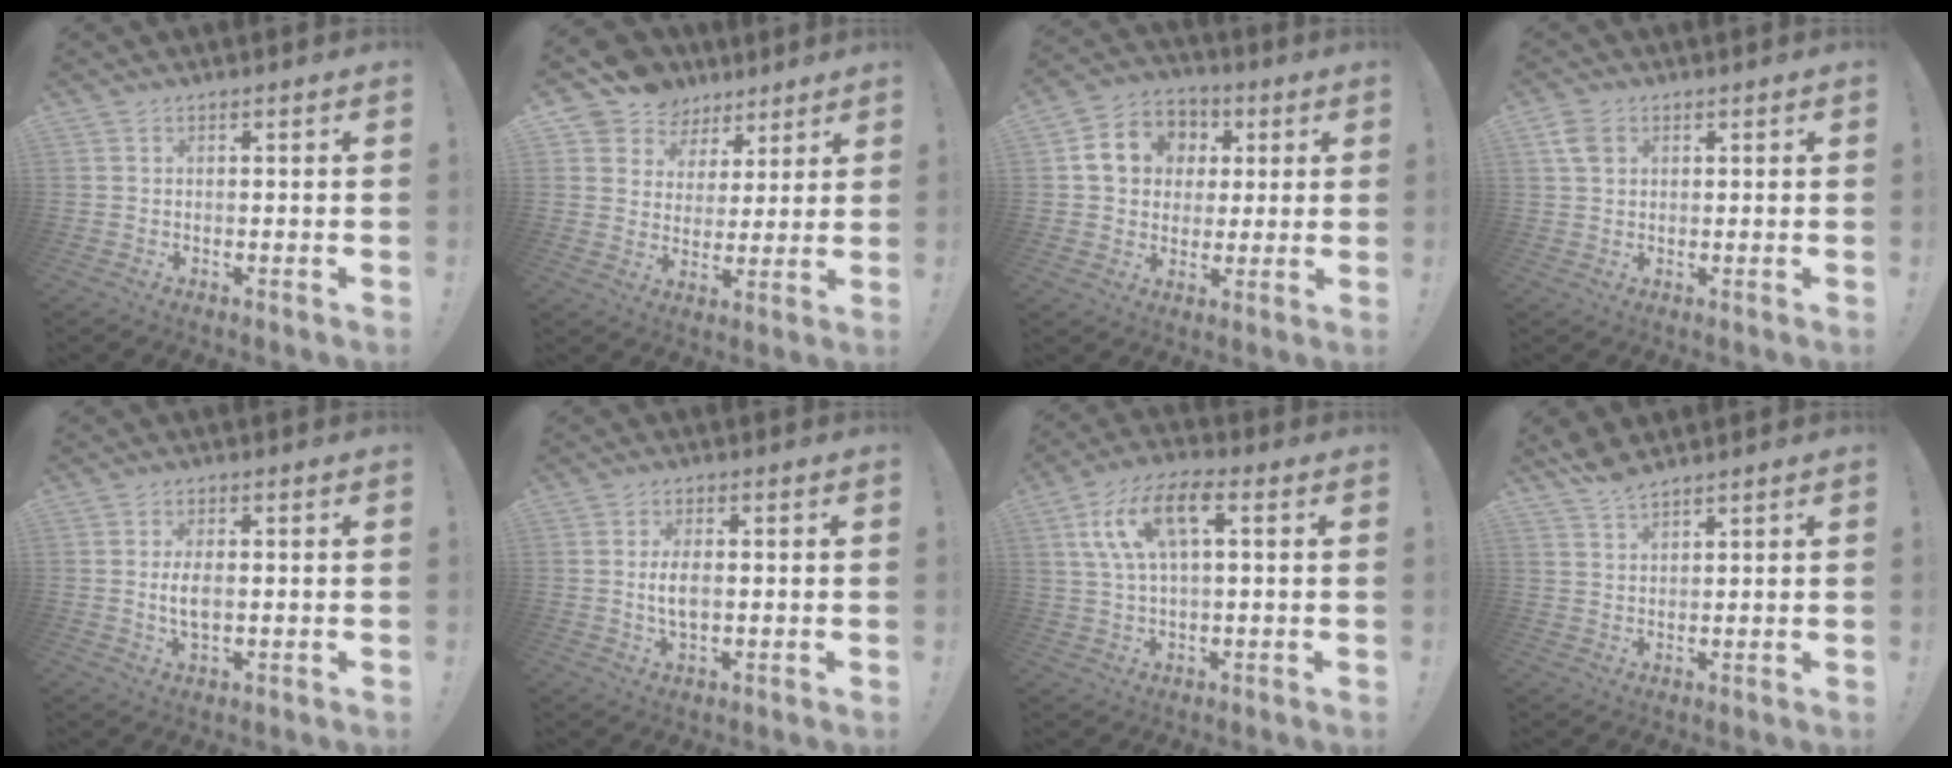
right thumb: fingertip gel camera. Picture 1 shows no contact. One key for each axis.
{"total": 9.1, "fx": 5.8, "fy": 6.9, "fz": 1.3, "tx": -0.027, "ty": -0.044, "tz": 0.117}
{"total": 12.2, "fx": 2.7, "fy": 10.8, "fz": 5.2, "tx": -0.071, "ty": 0.003, "tz": 0.059}
{"total": 4.7, "fx": 1.7, "fy": 3.4, "fz": 2.7, "tx": -0.038, "ty": 0.004, "tz": 0.034}
{"total": 4.6, "fx": 0.0, "fy": 2.3, "fz": 4.0, "tx": -0.072, "ty": -0.006, "tz": -0.005}
{"total": 4.8, "fx": 0.0, "fy": 2.3, "fz": 4.2, "tx": -0.076, "ty": -0.005, "tz": -0.006}
{"total": 12.6, "fx": 3.8, "fy": 5.3, "fz": 10.8, "tx": -0.204, "ty": 0.005, "tz": 0.068}
{"total": 4.3, "fx": 3.8, "fy": 0.9, "fz": 1.7, "tx": -0.038, "ty": -0.021, "tz": 0.073}